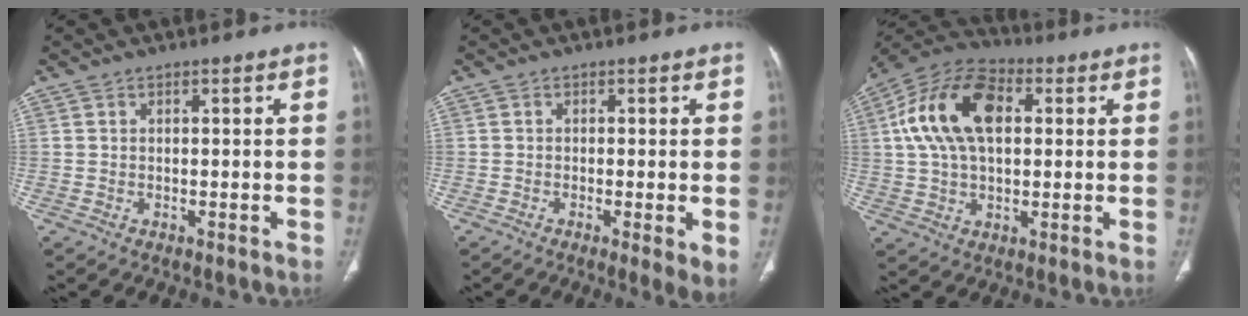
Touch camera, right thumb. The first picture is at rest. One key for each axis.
{"total": 3.8, "fx": -0.8, "fy": 0.6, "fz": 3.7, "tx": -0.067, "ty": -0.014, "tz": -0.018}
{"total": 17.0, "fx": 3.5, "fy": 10.2, "fz": 13.1, "tx": -0.241, "ty": 0.022, "tz": 0.054}